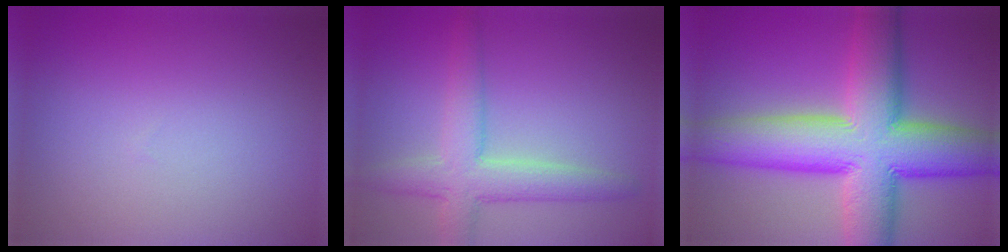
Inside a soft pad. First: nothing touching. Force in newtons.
{"total": 5.1, "press": 5.1, "slide": 0.3}
{"total": 14.2, "press": 14.2, "slide": 0.8}